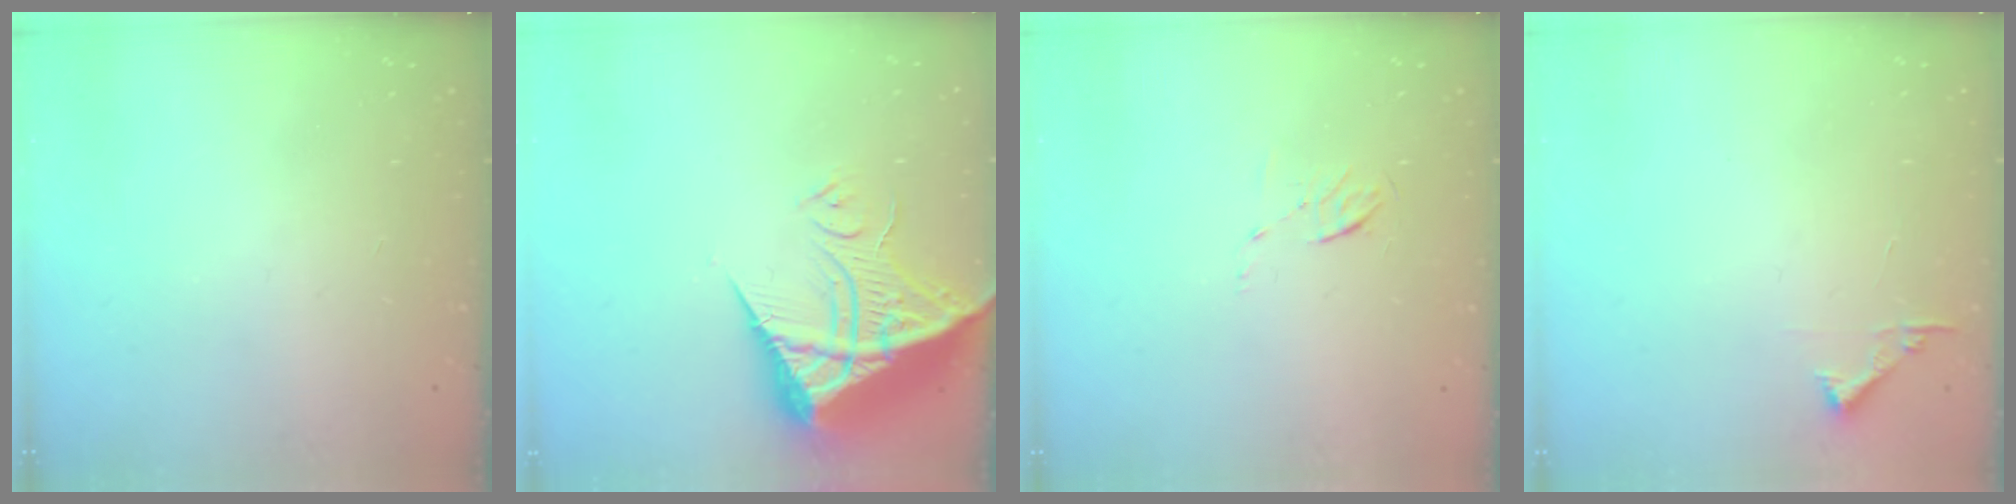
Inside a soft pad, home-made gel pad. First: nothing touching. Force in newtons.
{"total": 13.9, "press": 13.9, "slide": 1.3}
{"total": 4.0, "press": 3.7, "slide": 1.4}
{"total": 4.4, "press": 4.4, "slide": 0.4}